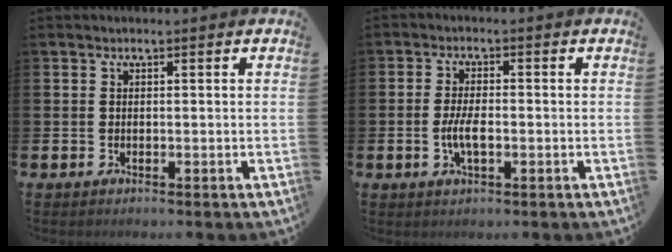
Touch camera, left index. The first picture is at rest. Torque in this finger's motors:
{"motor_torque": [0.71, 0.29, 0.15, 0.10]}